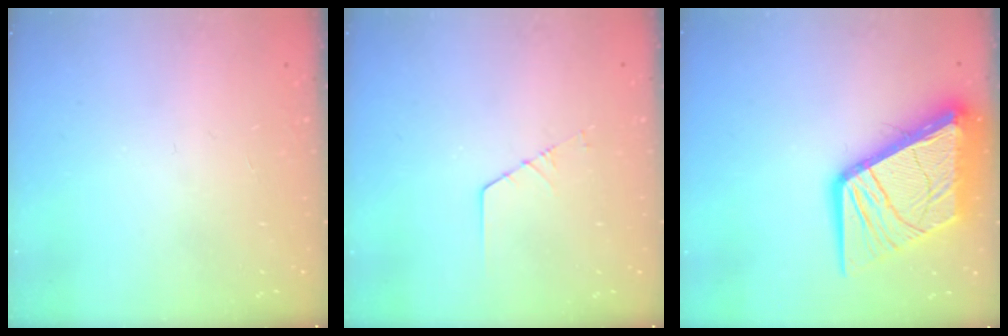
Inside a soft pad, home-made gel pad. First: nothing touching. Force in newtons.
{"total": 1.3, "press": 1.3, "slide": 0.1}
{"total": 20.5, "press": 20.3, "slide": 2.5}